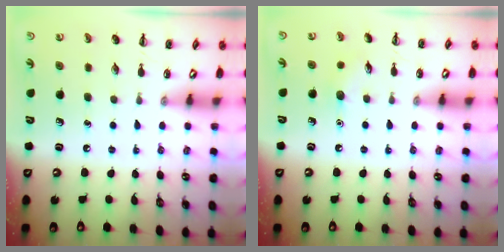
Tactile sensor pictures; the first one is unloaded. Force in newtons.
{"total": 6.1, "press": 5.9, "slide": 1.6}